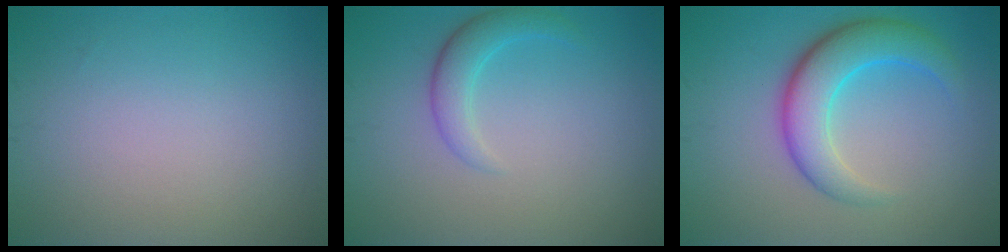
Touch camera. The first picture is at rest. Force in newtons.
{"total": 2.5, "press": 2.5, "slide": 0.1}
{"total": 5.7, "press": 5.7, "slide": 0.2}